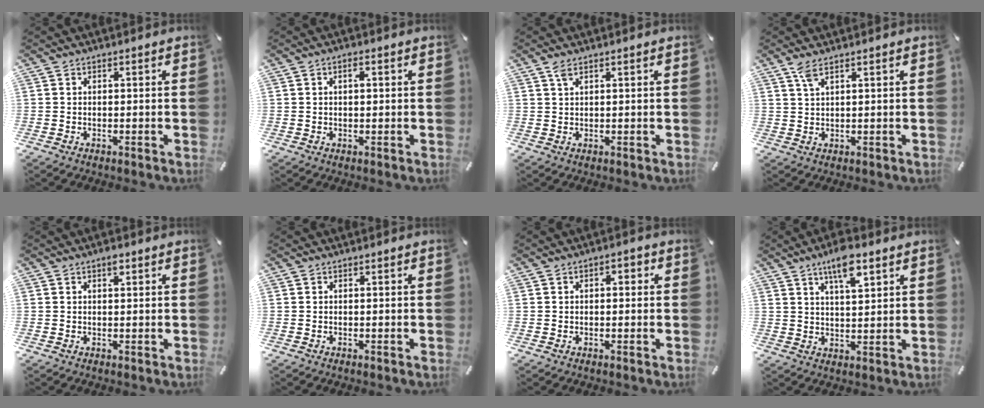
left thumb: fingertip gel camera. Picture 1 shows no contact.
{"total": 1.9, "force": [0.4, 0.9, 1.6], "torque": [-0.025, 0.001, 0.003]}
{"total": 1.9, "force": [1.2, 0.5, 1.4], "torque": [-0.031, 0.001, 0.020]}
{"total": 3.1, "force": [1.8, 0.5, 2.4], "torque": [-0.053, 0.003, 0.031]}
{"total": 1.5, "force": [0.7, 0.7, 1.2], "torque": [-0.017, 0.000, 0.009]}
{"total": 0.0}
{"total": 2.0, "force": [-0.1, 1.2, 1.6], "torque": [-0.030, 0.008, -0.004]}
{"total": 8.0, "force": [5.2, 2.6, 5.5], "torque": [-0.088, -0.016, 0.086]}